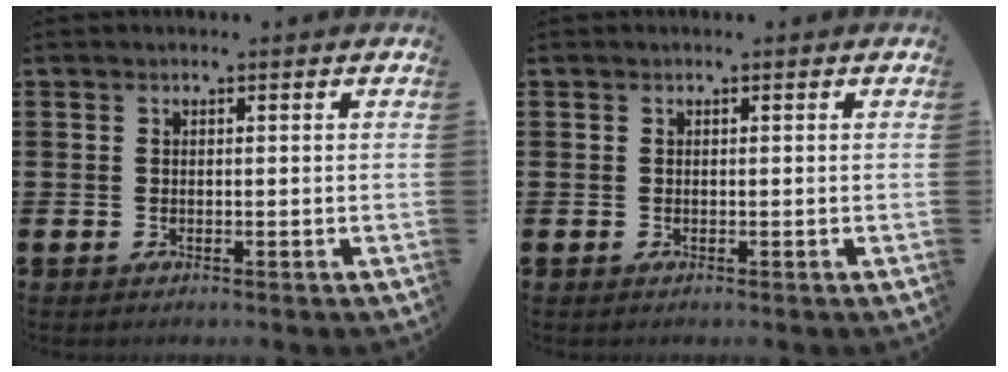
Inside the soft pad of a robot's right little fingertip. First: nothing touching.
{"total": 0.0}